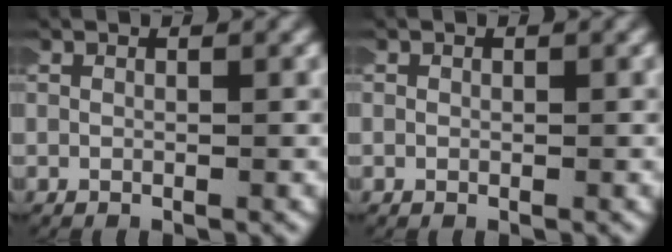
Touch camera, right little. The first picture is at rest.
{"total": 0.6, "force": [-0.2, 0.5, -0.1], "torque": [0.000, 0.001, -0.006]}